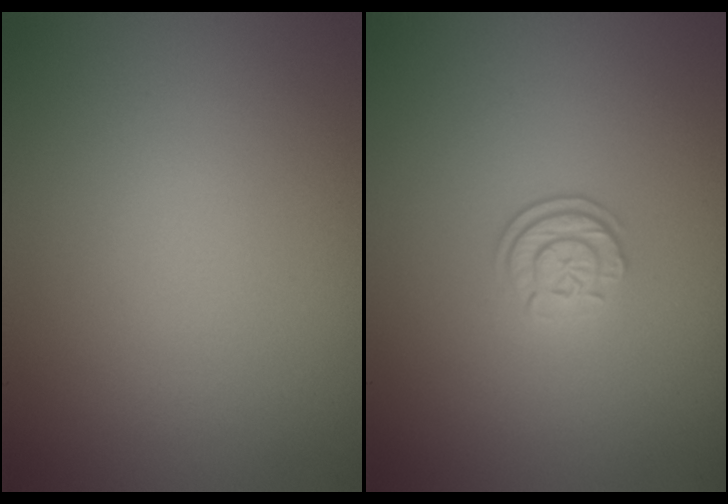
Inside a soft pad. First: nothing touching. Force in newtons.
{"total": 2.2, "press": 1.8, "slide": 1.3}